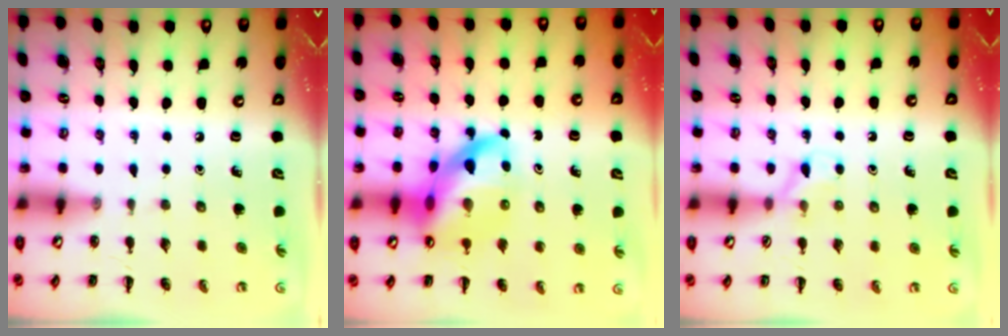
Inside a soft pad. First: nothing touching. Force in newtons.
{"total": 16.9, "press": 16.3, "slide": 4.2}
{"total": 4.1, "press": 3.8, "slide": 1.4}